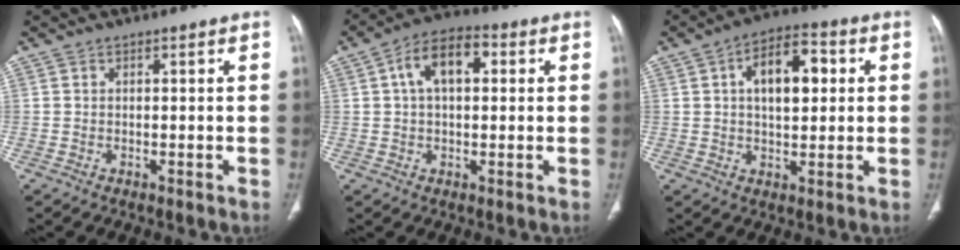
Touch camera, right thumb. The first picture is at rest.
{"total": 9.3, "force": [2.2, 5.3, 7.3], "torque": [-0.116, 0.023, 0.029]}
{"total": 10.8, "force": [2.3, 5.7, 8.9], "torque": [-0.115, 0.012, 0.030]}